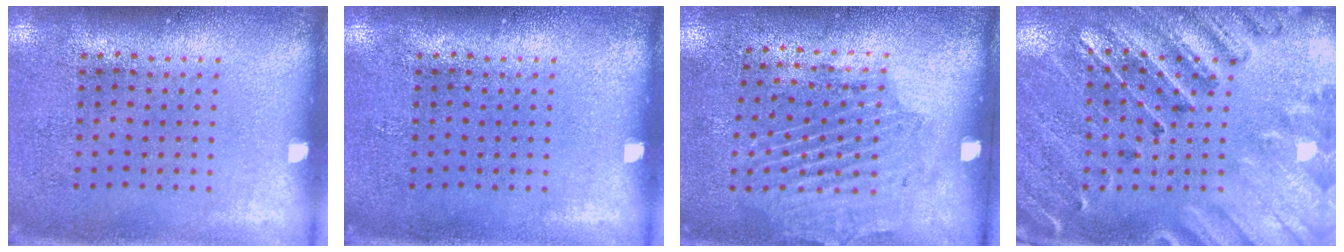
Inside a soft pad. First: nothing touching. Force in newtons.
{"total": 0.0}
{"total": 1.8, "press": 1.1, "slide": 1.4}
{"total": 2.9, "press": 2.7, "slide": 0.9}